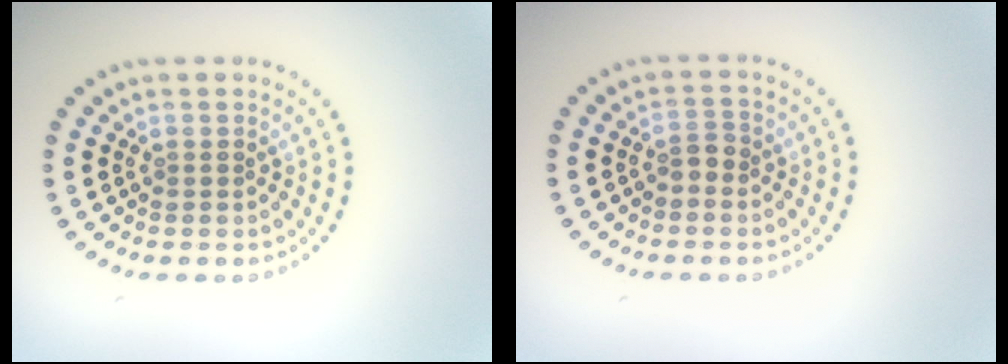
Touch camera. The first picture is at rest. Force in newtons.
{"total": 1.2, "press": 1.1, "slide": 0.5}